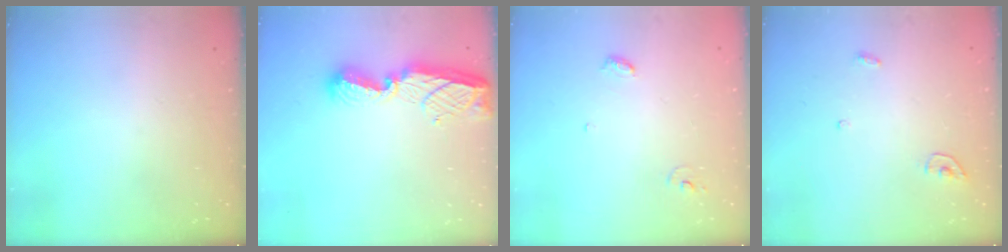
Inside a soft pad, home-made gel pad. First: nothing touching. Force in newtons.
{"total": 13.5, "press": 13.5, "slide": 0.9}
{"total": 3.8, "press": 3.8, "slide": 0.3}
{"total": 3.5, "press": 3.5, "slide": 0.3}